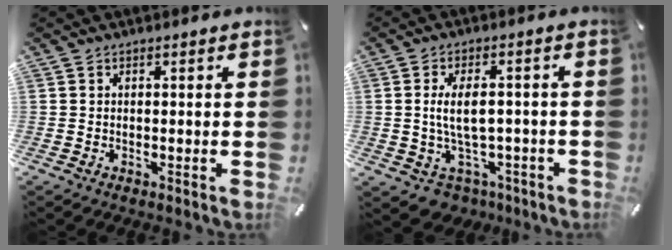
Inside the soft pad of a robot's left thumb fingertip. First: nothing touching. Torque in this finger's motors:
{"motor_torque": [0.23, 0.25, 0.39, -0.01, 0.18]}